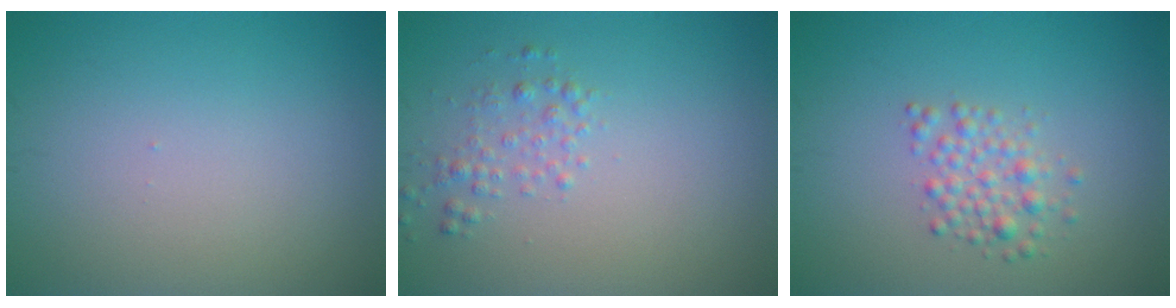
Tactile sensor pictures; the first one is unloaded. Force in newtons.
{"total": 1.6, "press": 1.6, "slide": 0.1}
{"total": 2.3, "press": 2.3, "slide": 0.0}